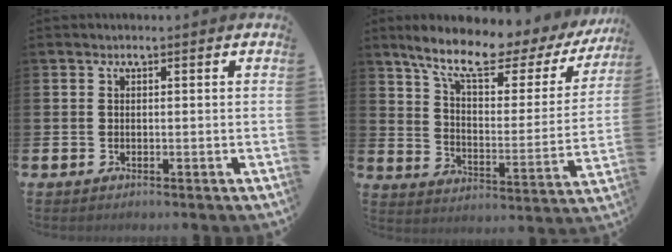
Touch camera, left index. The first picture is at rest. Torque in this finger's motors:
{"motor_torque": [2.14, 0.00, 0.29, 0.21]}